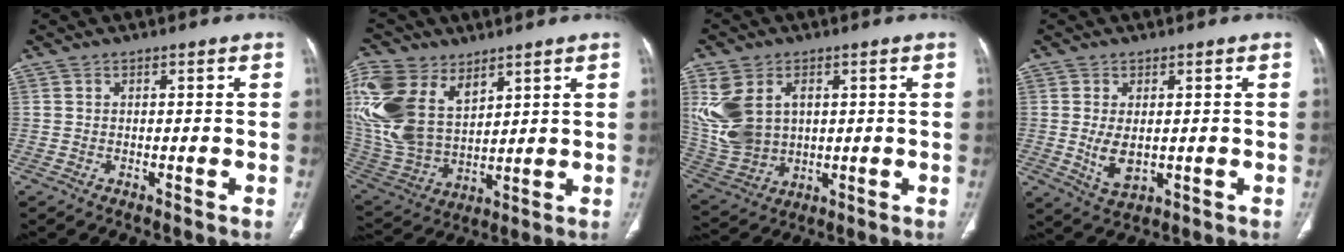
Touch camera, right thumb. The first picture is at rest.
{"total": 21.0, "force": [9.1, 13.2, 13.6], "torque": [-0.310, -0.020, 0.190]}
{"total": 14.1, "force": [3.5, 9.9, 9.4], "torque": [-0.195, -0.003, 0.090]}
{"total": 5.3, "force": [-0.2, 3.0, 4.3], "torque": [-0.077, -0.013, 0.008]}